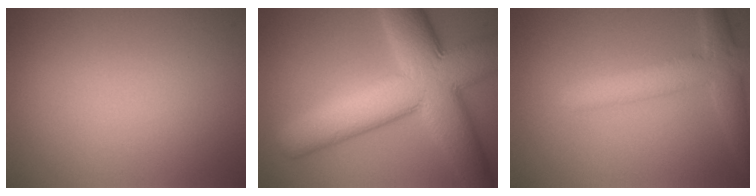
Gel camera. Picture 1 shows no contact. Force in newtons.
{"total": 12.2, "press": 12.2, "slide": 0.5}
{"total": 4.1, "press": 4.1, "slide": 0.1}